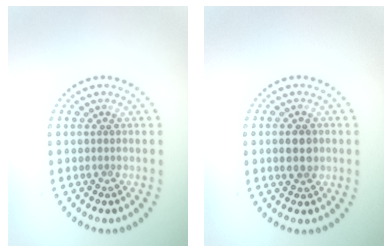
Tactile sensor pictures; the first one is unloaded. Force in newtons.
{"total": 2.9, "press": 2.9, "slide": 0.0}